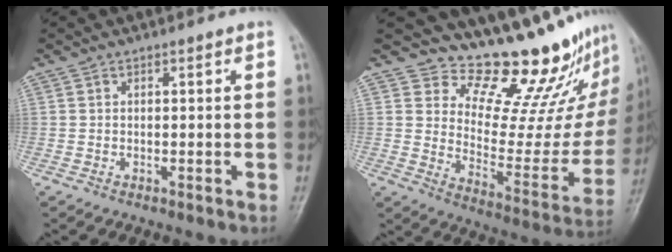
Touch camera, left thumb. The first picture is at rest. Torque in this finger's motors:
{"motor_torque": [0.46, 0.23, -0.40, -0.54, 0.06]}